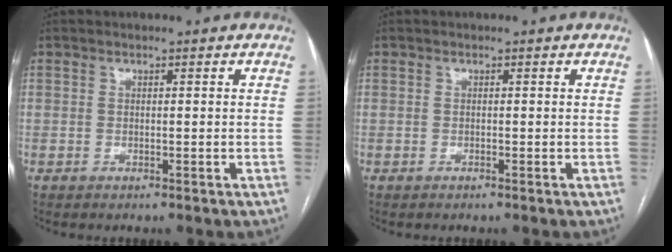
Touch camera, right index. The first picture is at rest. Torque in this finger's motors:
{"motor_torque": [-0.14, -0.14, -0.02, 0.00]}